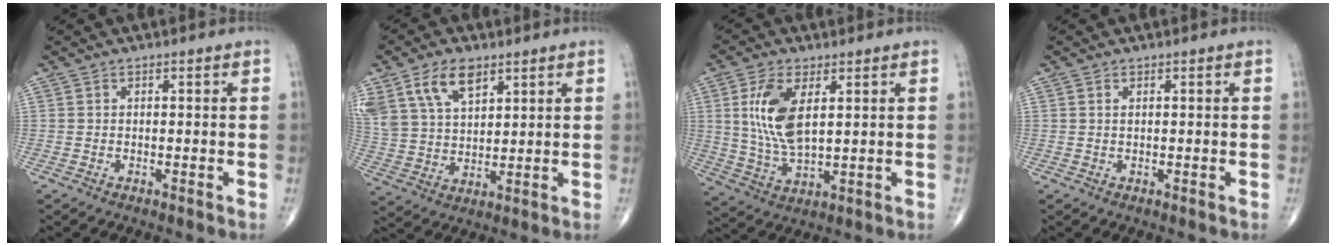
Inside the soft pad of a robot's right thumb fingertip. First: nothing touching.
{"total": 13.1, "force": [7.4, 7.4, 7.9], "torque": [-0.147, -0.017, 0.148]}
{"total": 11.1, "force": [3.0, 5.1, 9.5], "torque": [-0.196, -0.014, 0.065]}
{"total": 0.5, "force": [0.3, 0.2, 0.4], "torque": [-0.012, 0.005, 0.006]}